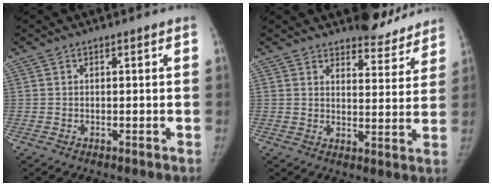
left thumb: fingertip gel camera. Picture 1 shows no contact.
{"total": 8.4, "force": [7.8, 2.9, 1.0], "torque": [0.022, -0.067, 0.096]}